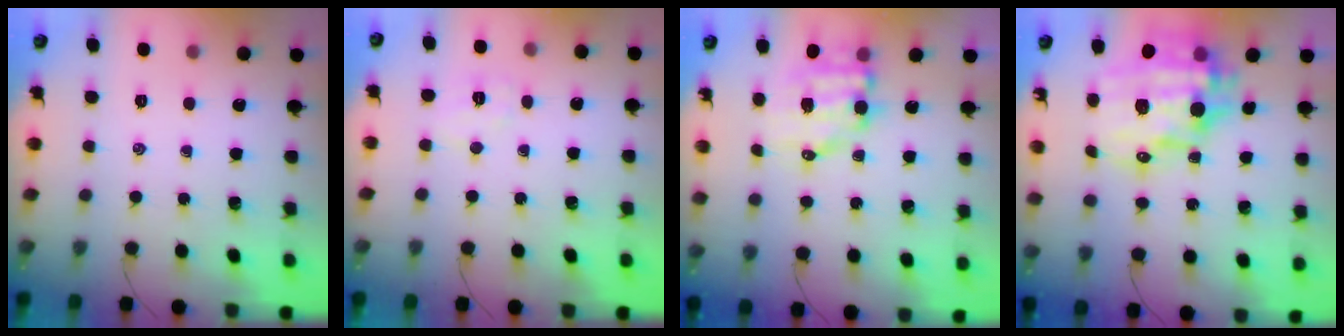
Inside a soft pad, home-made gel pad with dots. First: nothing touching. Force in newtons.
{"total": 4.5, "press": 4.4, "slide": 1.0}
{"total": 9.3, "press": 9.1, "slide": 1.8}
{"total": 19.3, "press": 18.8, "slide": 4.2}